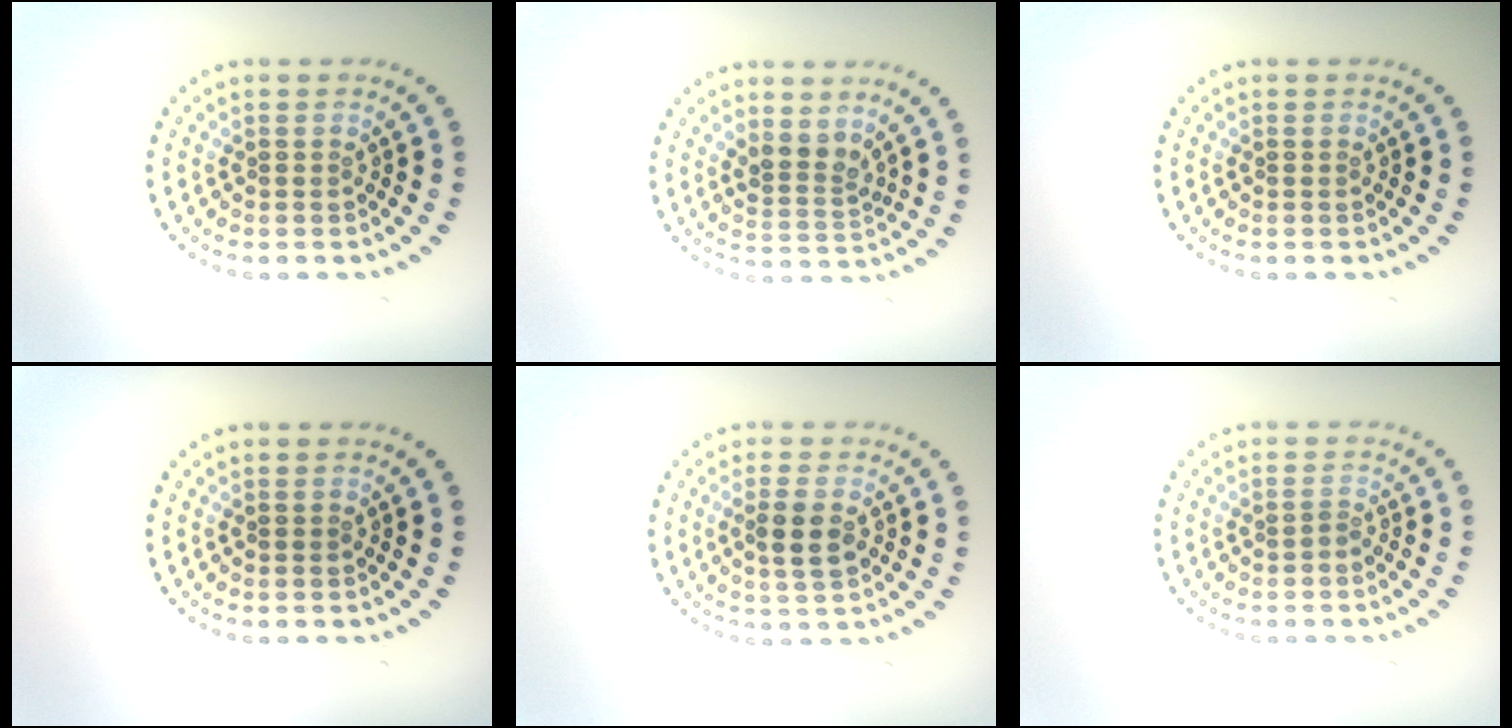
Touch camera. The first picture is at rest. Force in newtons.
{"total": 2.2, "press": 1.8, "slide": 1.3}
{"total": 0.0}
{"total": 0.0}
{"total": 2.9, "press": 2.8, "slide": 0.8}
{"total": 0.6, "press": 0.2, "slide": 0.6}